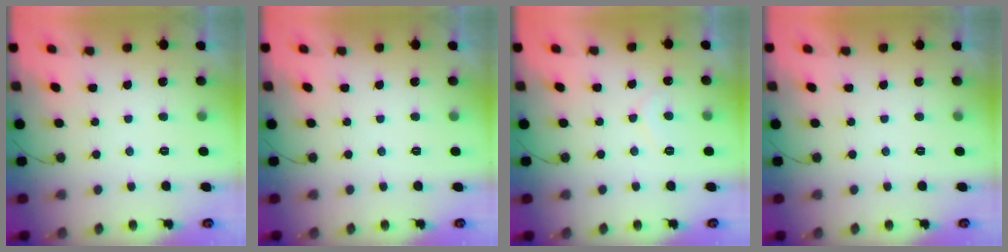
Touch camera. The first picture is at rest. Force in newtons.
{"total": 0.0}
{"total": 5.1, "press": 5.0, "slide": 0.4}
{"total": 1.7, "press": 1.7, "slide": 0.0}